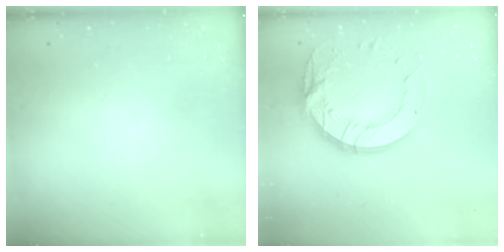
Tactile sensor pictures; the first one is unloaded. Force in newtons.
{"total": 15.8, "press": 15.8, "slide": 1.1}